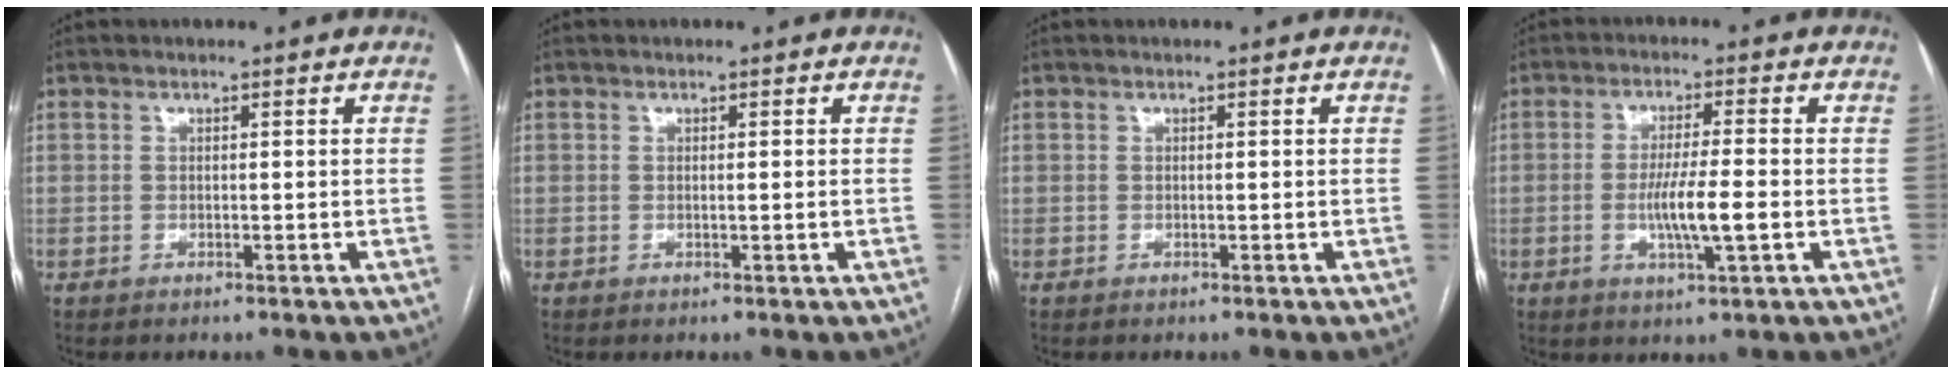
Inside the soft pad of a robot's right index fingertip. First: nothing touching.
{"total": 0.5, "force": [-0.1, -0.2, 0.5], "torque": [-0.009, -0.001, 0.000]}
{"total": 0.0}
{"total": 6.9, "force": [-1.5, 0.2, 6.7], "torque": [-0.125, -0.009, -0.026]}